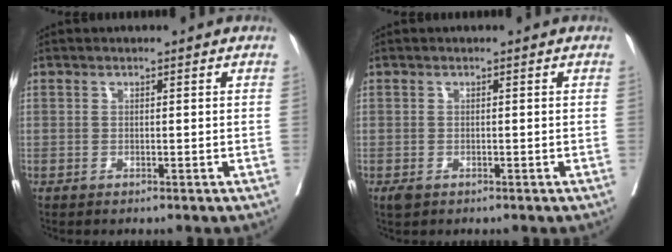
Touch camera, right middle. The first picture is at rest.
{"total": 1.1, "force": [-0.6, 0.7, 0.7], "torque": [-0.014, -0.002, -0.006]}